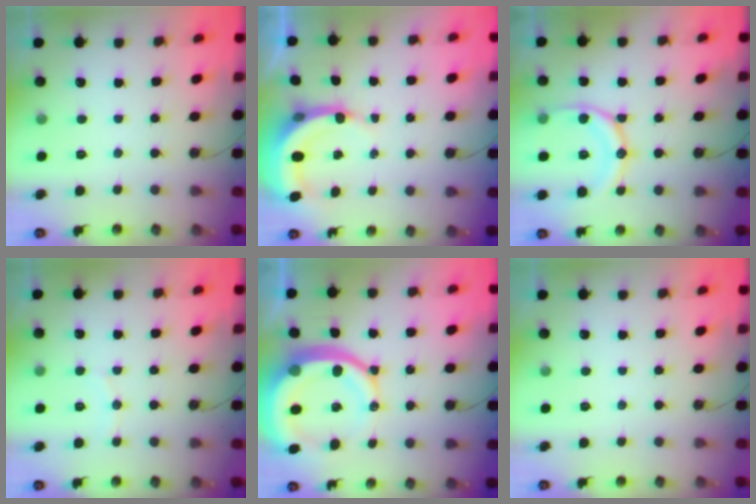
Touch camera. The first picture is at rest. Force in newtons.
{"total": 5.9, "press": 5.9, "slide": 0.4}
{"total": 15.7, "press": 15.6, "slide": 1.7}
{"total": 5.2, "press": 5.2, "slide": 0.5}
{"total": 18.3, "press": 18.1, "slide": 2.3}
{"total": 0.0}